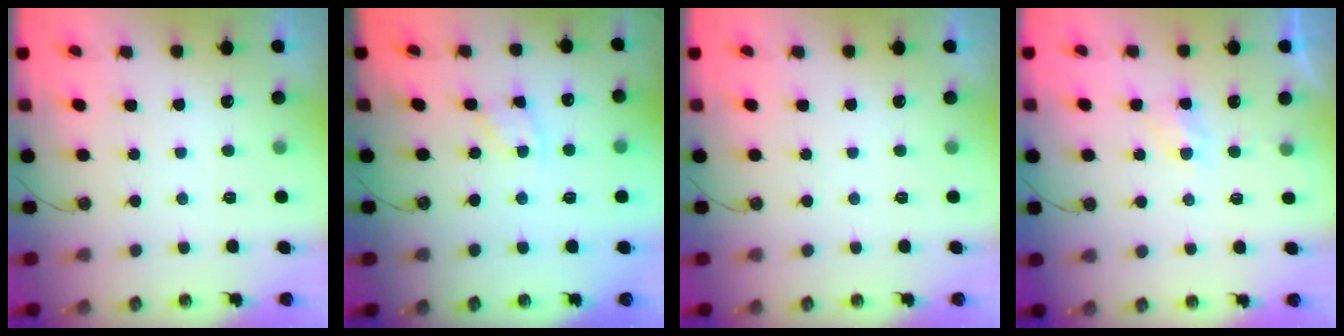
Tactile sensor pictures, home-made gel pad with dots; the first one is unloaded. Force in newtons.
{"total": 3.7, "press": 3.7, "slide": 0.5}
{"total": 0.0}
{"total": 3.8, "press": 3.7, "slide": 0.6}